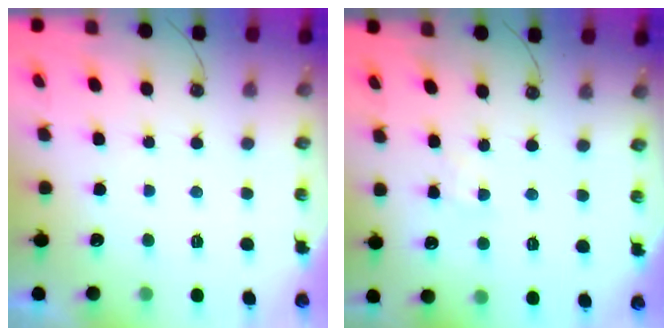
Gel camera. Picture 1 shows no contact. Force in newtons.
{"total": 2.7, "press": 2.6, "slide": 0.5}